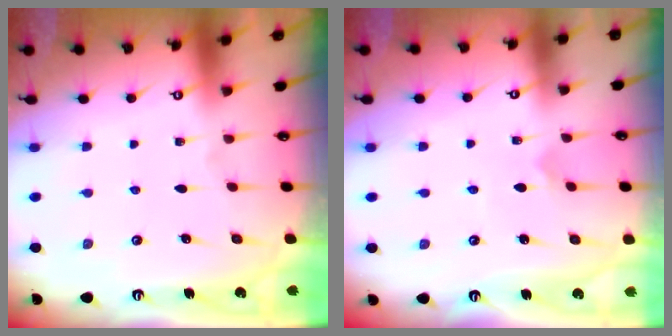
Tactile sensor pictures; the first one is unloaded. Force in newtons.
{"total": 2.9, "press": 2.9, "slide": 0.2}